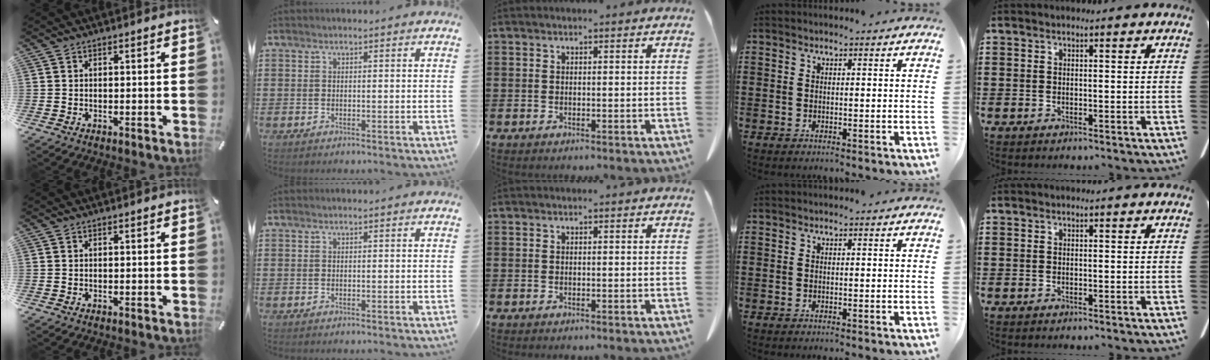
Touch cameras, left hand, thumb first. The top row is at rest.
{}